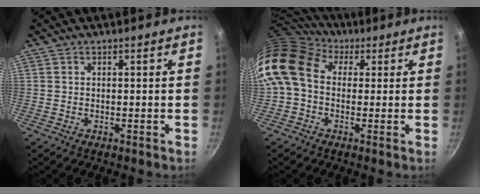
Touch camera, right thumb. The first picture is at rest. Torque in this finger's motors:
{"motor_torque": [-0.38, 1.50, 1.92, -0.45, 0.30]}